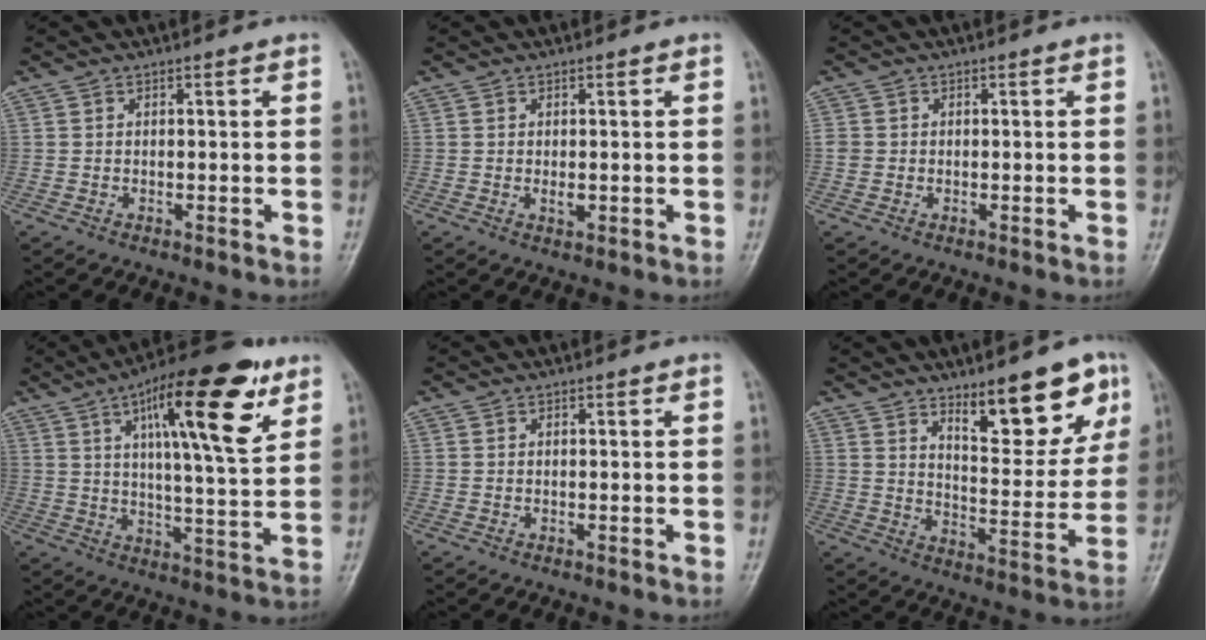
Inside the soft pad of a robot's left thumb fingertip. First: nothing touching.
{"total": 1.8, "force": [0.1, 0.9, 1.6], "torque": [-0.022, -0.004, 0.003]}
{"total": 1.6, "force": [-0.1, 1.5, 0.5], "torque": [-0.003, 0.004, 0.001]}
{"total": 19.5, "force": [9.1, 5.3, 16.4], "torque": [-0.228, -0.026, 0.137]}
{"total": 0.0}
{"total": 14.0, "force": [8.7, 5.0, 9.8], "torque": [-0.094, -0.059, 0.133]}